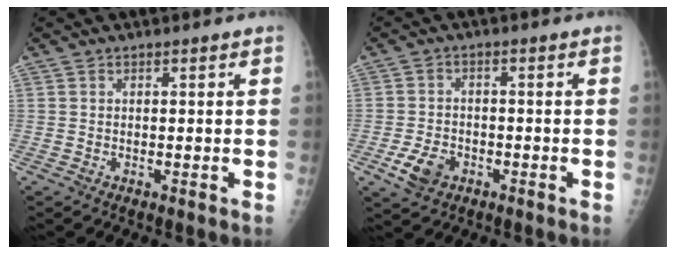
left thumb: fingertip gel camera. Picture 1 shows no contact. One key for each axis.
{"total": 5.6, "fx": -2.5, "fy": 3.9, "fz": 3.1, "tx": -0.055, "ty": 0.010, "tz": -0.042}